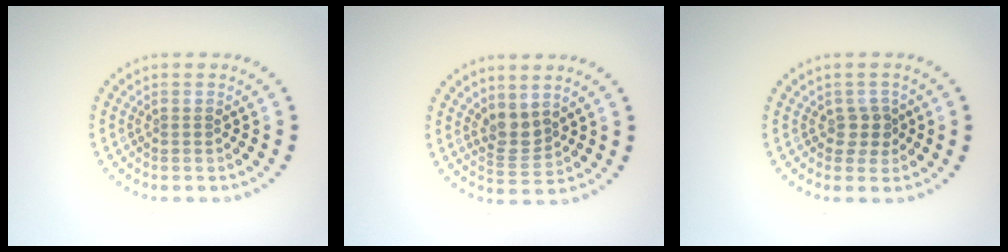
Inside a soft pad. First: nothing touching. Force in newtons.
{"total": 2.4, "press": 2.0, "slide": 1.3}
{"total": 1.6, "press": 1.3, "slide": 0.9}